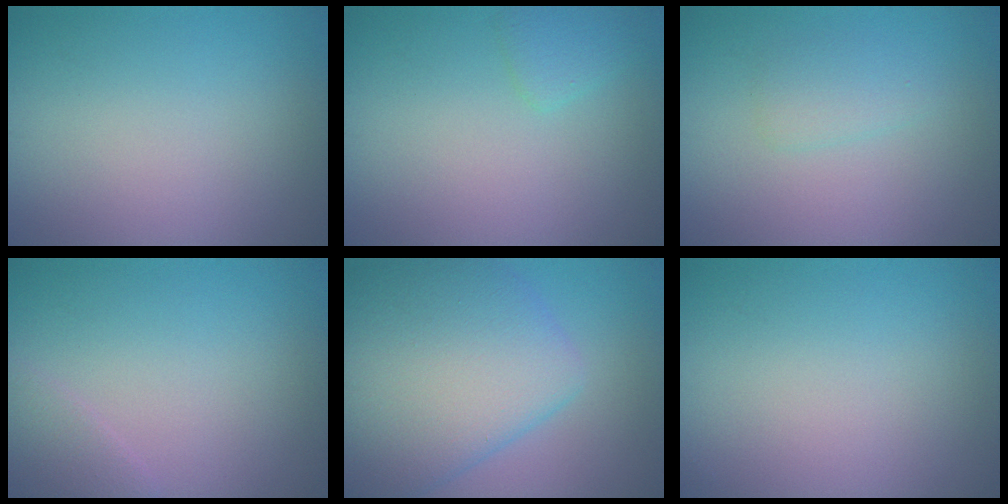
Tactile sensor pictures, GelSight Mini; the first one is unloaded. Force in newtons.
{"total": 1.4, "press": 1.4, "slide": 0.1}
{"total": 1.6, "press": 1.6, "slide": 0.1}
{"total": 1.6, "press": 1.6, "slide": 0.1}
{"total": 9.9, "press": 9.9, "slide": 0.3}
{"total": 0.0}